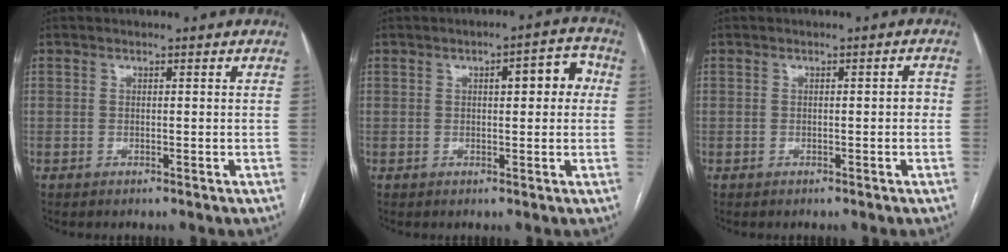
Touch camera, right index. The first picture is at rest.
{"total": 6.0, "force": [1.4, 1.9, 5.5], "torque": [-0.069, 0.023, 0.015]}
{"total": 1.8, "force": [-0.1, 0.6, 1.6], "torque": [-0.019, 0.010, 0.000]}